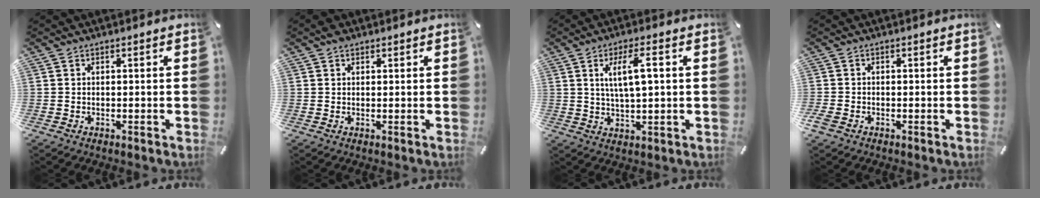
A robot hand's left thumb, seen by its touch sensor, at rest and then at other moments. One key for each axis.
{"total": 1.6, "fx": 1.0, "fy": 1.1, "fz": 0.4, "tx": -0.010, "ty": 0.004, "tz": 0.019}
{"total": 8.0, "fx": 2.3, "fy": 2.1, "fz": 7.4, "tx": -0.147, "ty": -0.001, "tz": 0.032}
{"total": 1.4, "fx": -0.7, "fy": 1.2, "fz": 0.4, "tx": -0.011, "ty": 0.001, "tz": -0.014}